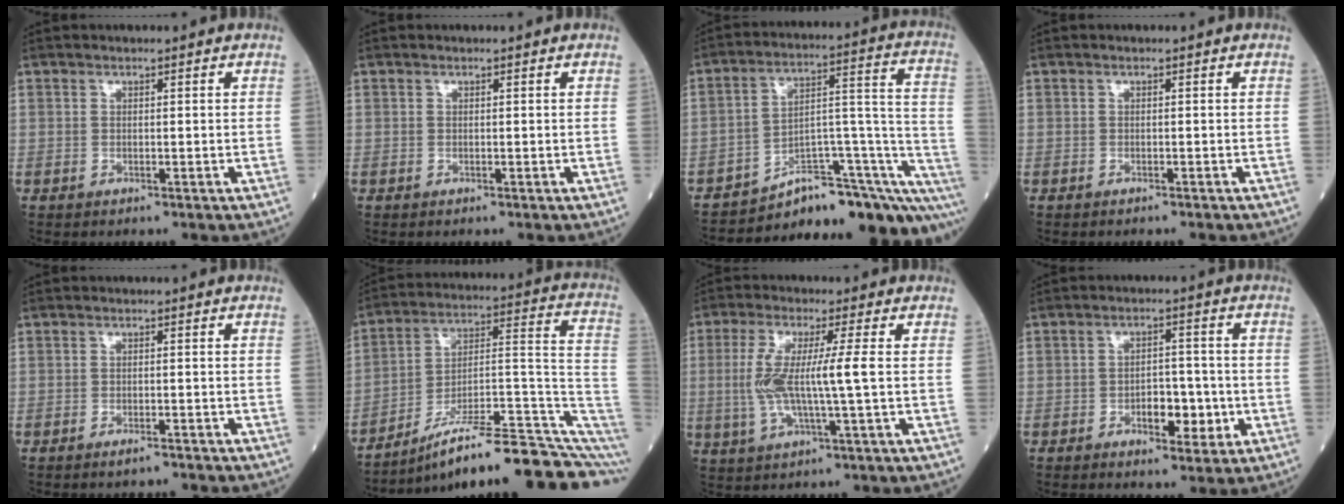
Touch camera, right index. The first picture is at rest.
{"total": 0.0}
{"total": 20.4, "force": [-18.5, 3.3, 7.9], "torque": [-0.029, 0.071, -0.259]}
{"total": 1.1, "force": [-1.0, 0.0, 0.4], "torque": [-0.005, -0.001, -0.016]}
{"total": 2.3, "force": [-2.2, 0.1, 0.8], "torque": [-0.013, -0.002, -0.028]}
{"total": 21.0, "force": [-14.7, 2.1, 14.9], "torque": [-0.151, 0.047, -0.228]}
{"total": 7.9, "force": [-0.1, -0.1, 7.9], "torque": [-0.172, 0.001, -0.005]}
{"total": 5.4, "force": [-1.8, 2.7, 4.4], "torque": [-0.059, 0.005, -0.025]}